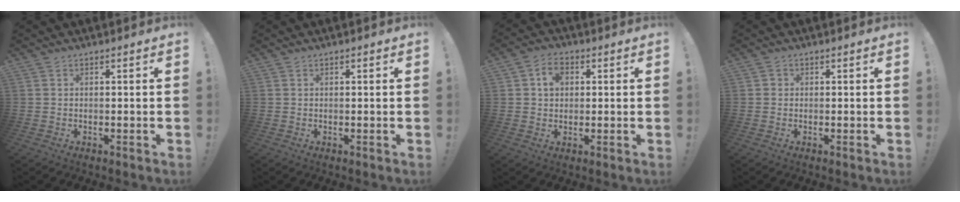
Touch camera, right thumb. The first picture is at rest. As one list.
[{"total": 0.0}, {"total": 5.3, "force": [1.7, 4.1, 3.0], "torque": [-0.042, 0.002, 0.028]}, {"total": 0.9, "force": [0.1, 0.9, 0.2], "torque": [-0.001, 0.002, 0.002]}]